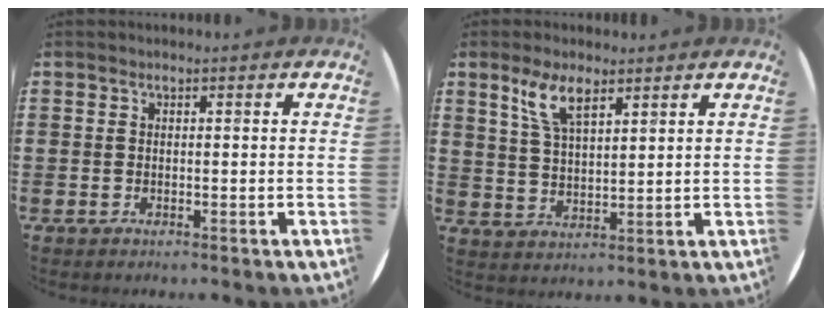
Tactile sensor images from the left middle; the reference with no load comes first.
{"total": 5.5, "force": [3.8, 1.8, 3.5], "torque": [-0.079, 0.003, 0.068]}